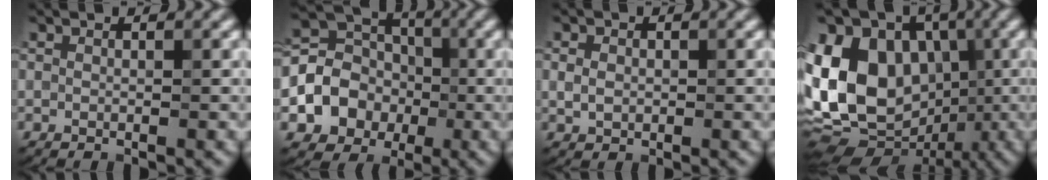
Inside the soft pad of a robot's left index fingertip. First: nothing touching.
{"total": 6.9, "force": [-1.5, 5.8, 3.4], "torque": [-0.063, 0.004, -0.045]}
{"total": 1.7, "force": [0.1, 1.3, 1.1], "torque": [-0.024, 0.005, 0.001]}
{"total": 15.6, "force": [-0.5, 11.9, 10.1], "torque": [-0.213, 0.032, -0.024]}